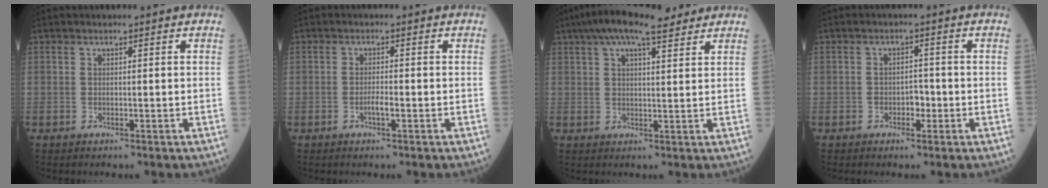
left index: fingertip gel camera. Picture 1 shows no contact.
{"total": 1.5, "force": [-0.6, 0.2, 1.3], "torque": [-0.026, 0.001, -0.012]}
{"total": 11.0, "force": [8.2, 2.7, 6.8], "torque": [-0.121, 0.040, 0.129]}
{"total": 2.1, "force": [-0.8, 1.3, 1.4], "torque": [-0.016, 0.006, -0.013]}